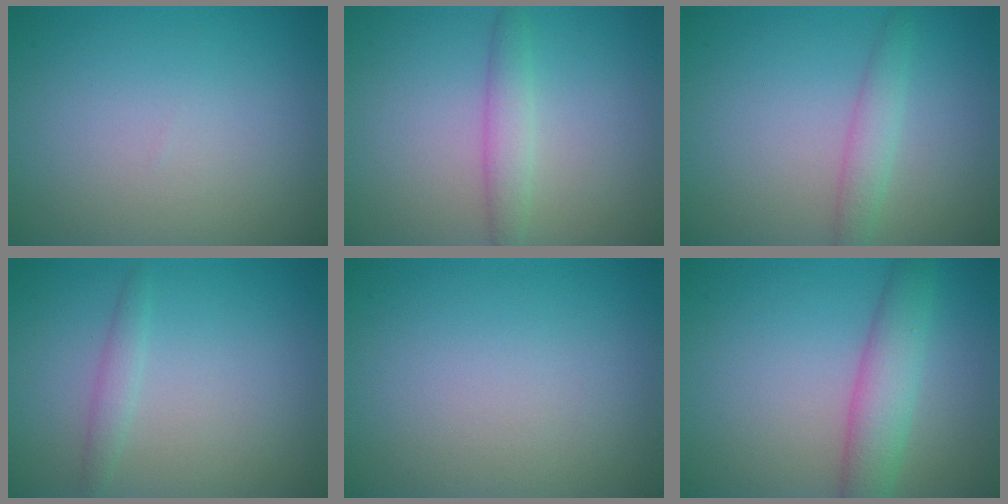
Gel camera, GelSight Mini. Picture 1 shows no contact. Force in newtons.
{"total": 2.2, "press": 2.2, "slide": 0.0}
{"total": 2.2, "press": 2.2, "slide": 0.1}
{"total": 1.2, "press": 1.2, "slide": 0.1}
{"total": 0.0}
{"total": 4.1, "press": 4.0, "slide": 0.4}